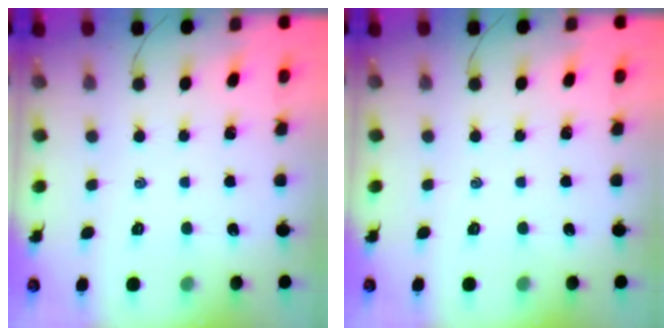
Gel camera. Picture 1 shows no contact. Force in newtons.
{"total": 0.0}